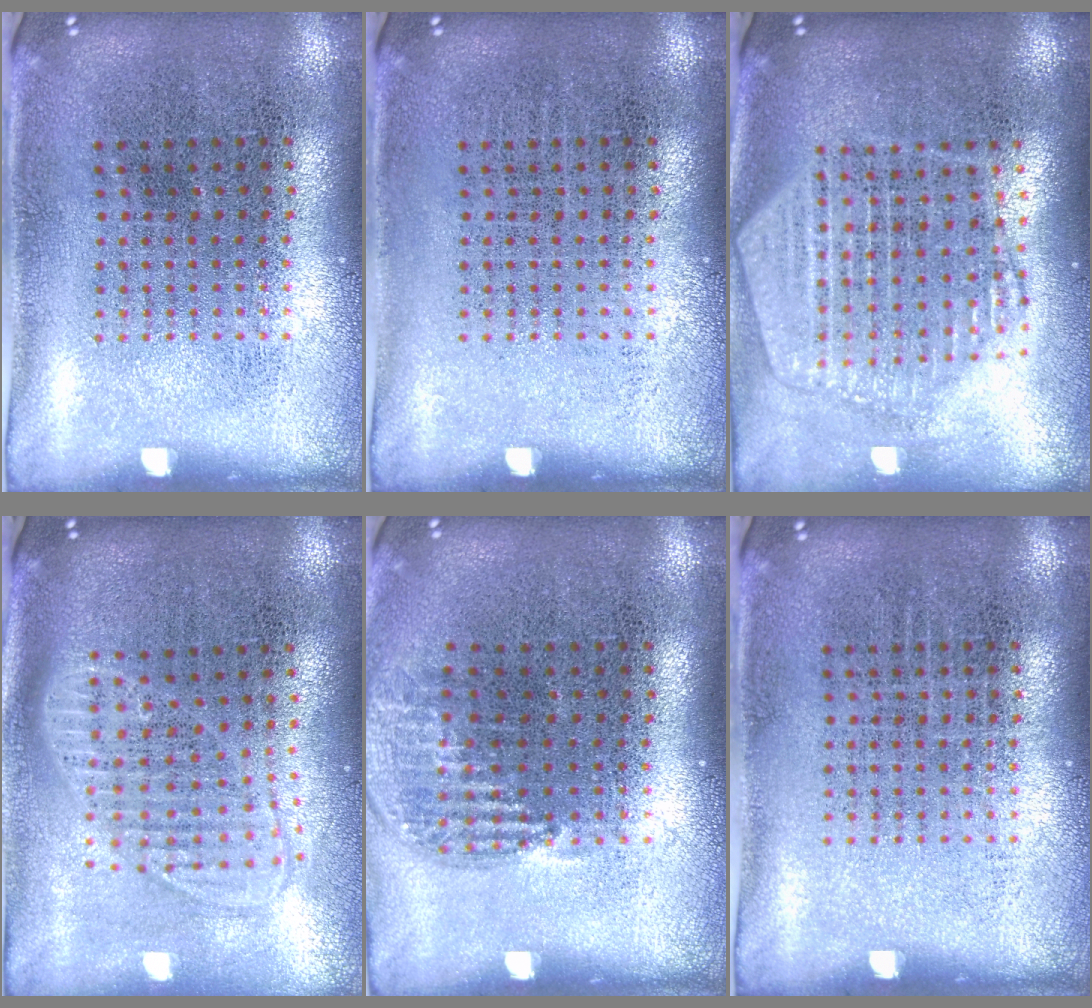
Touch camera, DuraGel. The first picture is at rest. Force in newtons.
{"total": 0.0}
{"total": 2.3, "press": 2.1, "slide": 1.1}
{"total": 1.8, "press": 1.4, "slide": 1.0}
{"total": 0.9, "press": 0.9, "slide": 0.2}
{"total": 0.0}